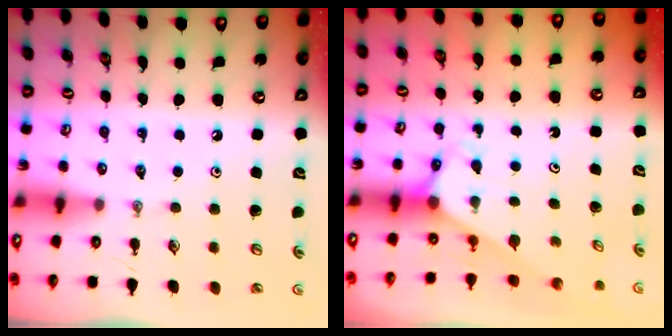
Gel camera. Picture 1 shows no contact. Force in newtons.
{"total": 2.6, "press": 2.6, "slide": 0.2}